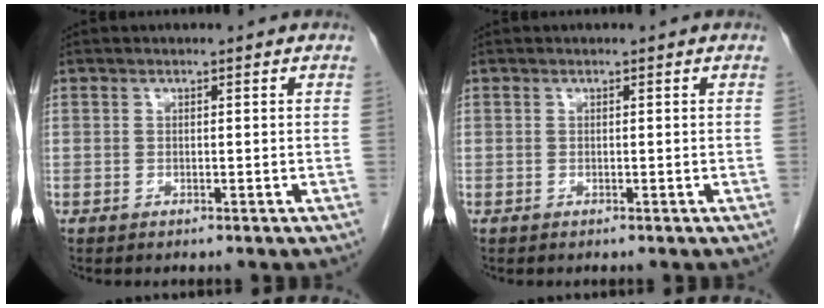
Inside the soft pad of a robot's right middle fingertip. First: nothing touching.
{"total": 0.0}